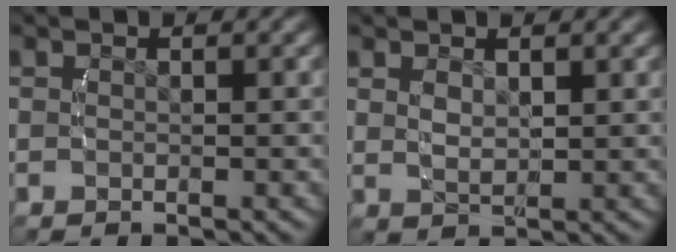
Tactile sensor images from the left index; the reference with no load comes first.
{"total": 1.8, "force": [1.0, 0.5, 1.5], "torque": [-0.023, -0.002, 0.023]}